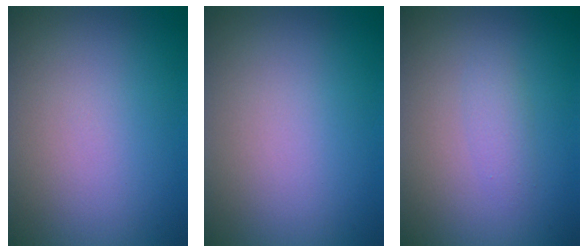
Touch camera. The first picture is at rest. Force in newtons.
{"total": 0.0}
{"total": 1.3, "press": 1.3, "slide": 0.1}